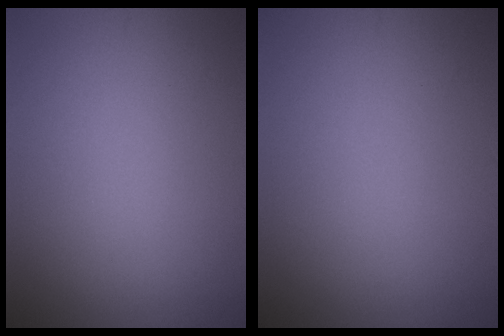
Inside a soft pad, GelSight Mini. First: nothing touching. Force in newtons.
{"total": 0.0}